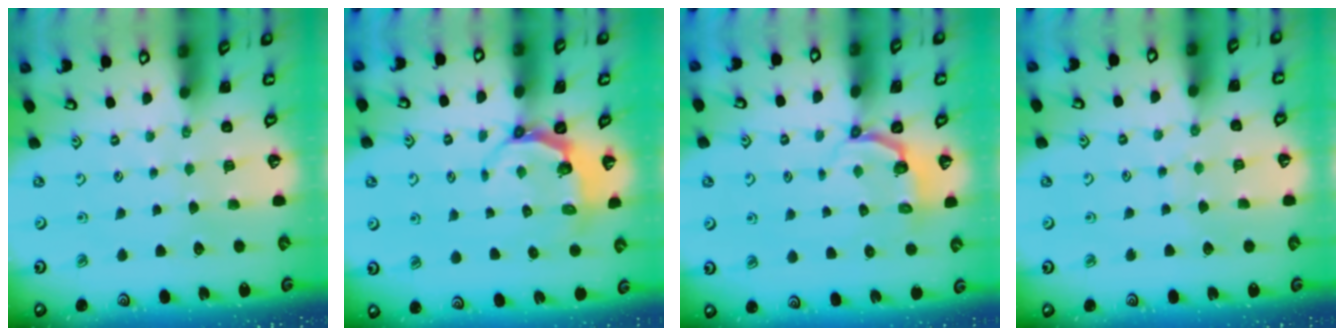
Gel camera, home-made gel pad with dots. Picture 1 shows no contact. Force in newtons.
{"total": 5.0, "press": 4.1, "slide": 2.9}
{"total": 3.6, "press": 2.6, "slide": 2.5}
{"total": 5.2, "press": 5.2, "slide": 0.4}